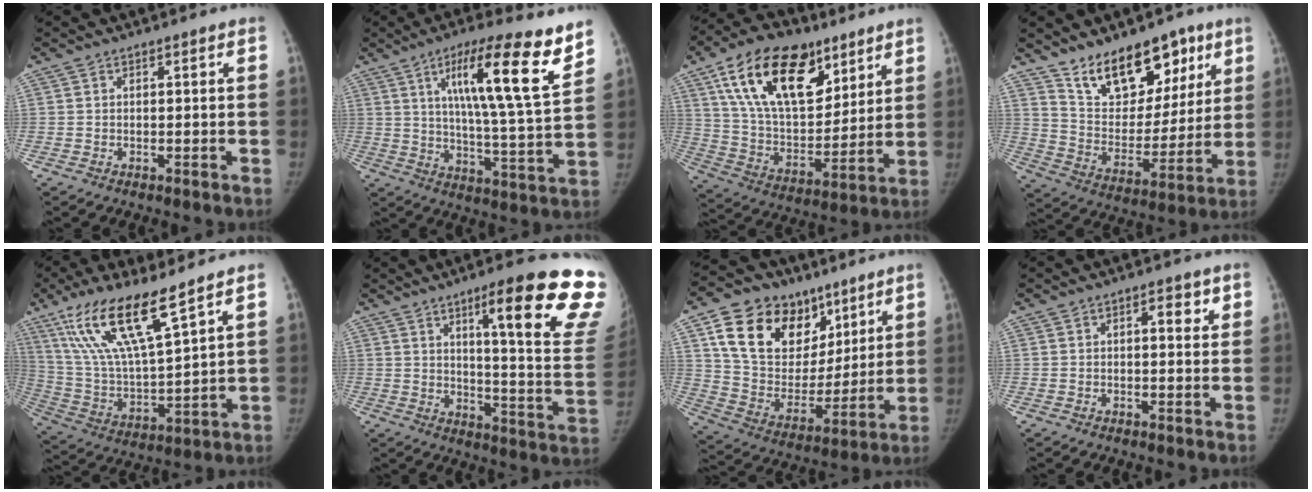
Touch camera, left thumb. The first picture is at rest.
{"total": 19.1, "force": [10.6, 2.7, 15.6], "torque": [-0.220, -0.048, 0.167]}
{"total": 25.0, "force": [13.3, 13.6, 16.2], "torque": [-0.253, -0.031, 0.236]}
{"total": 17.6, "force": [11.6, 9.8, 8.9], "torque": [-0.076, -0.065, 0.203]}
{"total": 18.5, "force": [11.6, 3.7, 14.0], "torque": [-0.265, -0.052, 0.231]}
{"total": 24.3, "force": [15.1, 3.1, 18.8], "torque": [-0.197, -0.076, 0.201]}
{"total": 23.7, "force": [12.1, 16.3, 12.3], "torque": [-0.171, -0.020, 0.220]}
{"total": 2.9, "force": [1.2, 1.3, 2.3], "torque": [-0.021, -0.001, 0.014]}